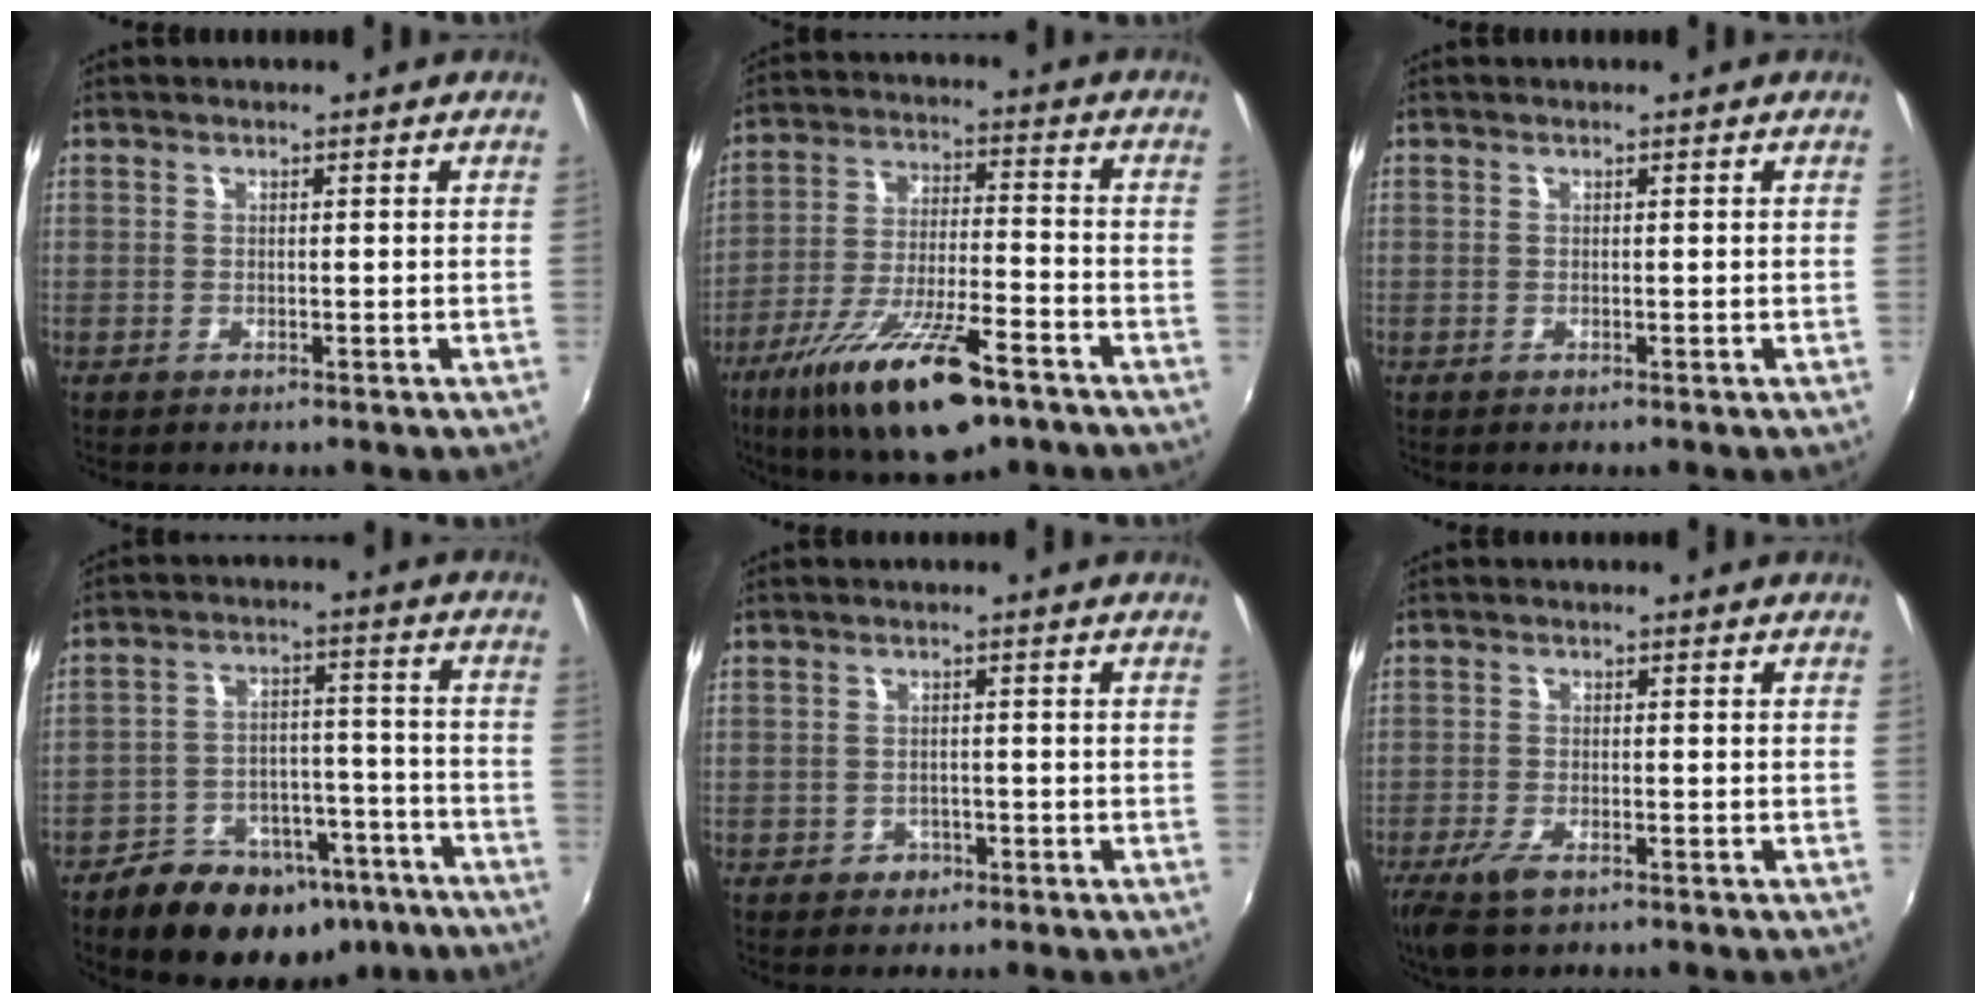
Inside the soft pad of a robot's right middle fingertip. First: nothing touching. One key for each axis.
{"total": 17.8, "fx": -11.3, "fy": 4.7, "fz": 12.9, "tx": -0.246, "ty": -0.041, "tz": -0.195}
{"total": 0.0}
{"total": 18.7, "fx": -13.2, "fy": 10.3, "fz": 8.4, "tx": -0.156, "ty": 0.026, "tz": -0.166}
{"total": 2.2, "fx": -1.2, "fy": 1.9, "fz": 0.3, "tx": -0.008, "ty": 0.000, "tz": -0.016}
{"total": 6.0, "fx": -4.0, "fy": 2.2, "fz": 3.8, "tx": -0.097, "ty": -0.021, "tz": -0.075}